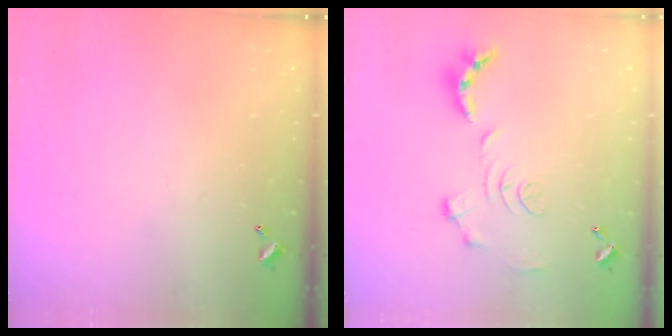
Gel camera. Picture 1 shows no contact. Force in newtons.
{"total": 1.2, "press": 0.4, "slide": 1.1}